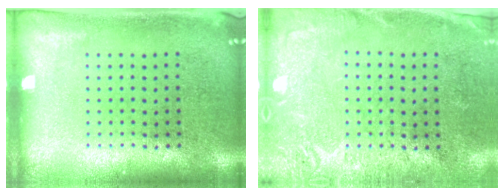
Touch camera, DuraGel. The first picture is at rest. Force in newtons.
{"total": 2.6, "press": 2.4, "slide": 1.1}